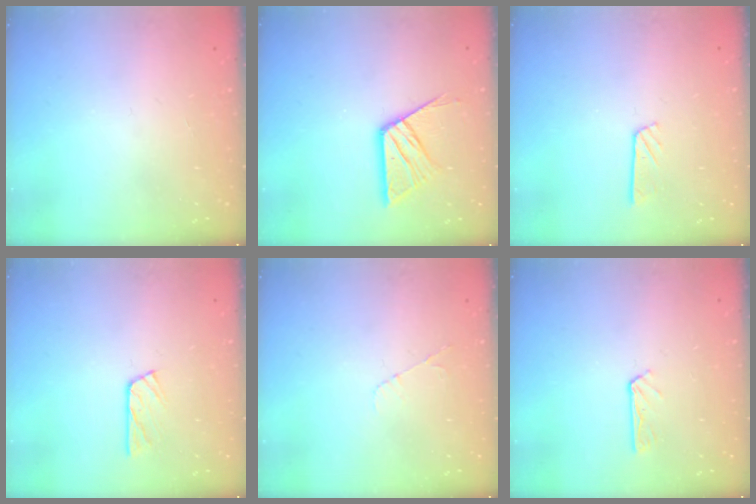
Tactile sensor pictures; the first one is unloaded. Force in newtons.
{"total": 12.2, "press": 12.2, "slide": 1.0}
{"total": 2.8, "press": 2.8, "slide": 0.2}
{"total": 5.1, "press": 5.1, "slide": 0.5}
{"total": 4.0, "press": 4.0, "slide": 0.6}
{"total": 3.3, "press": 3.3, "slide": 0.4}